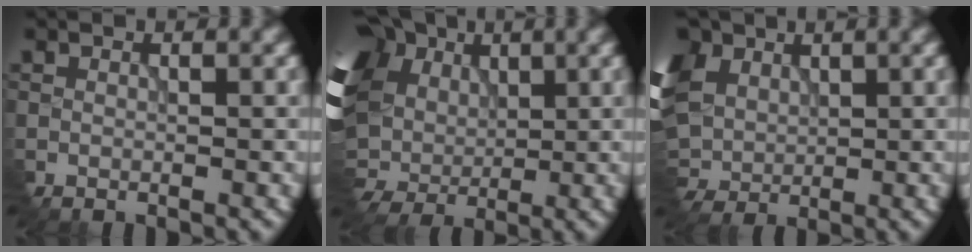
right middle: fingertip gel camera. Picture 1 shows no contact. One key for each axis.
{"total": 18.2, "fx": 2.2, "fy": 14.1, "fz": 11.2, "tx": -0.287, "ty": 0.021, "tz": 0.019}
{"total": 10.3, "fx": 2.9, "fy": 7.3, "fz": 6.7, "tx": -0.187, "ty": 0.018, "tz": 0.051}